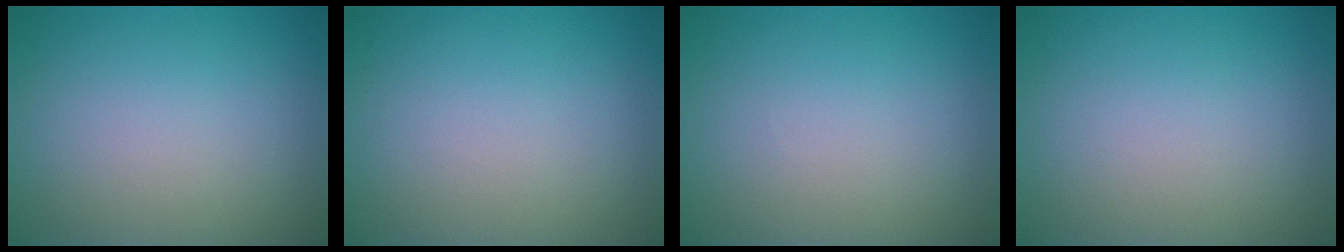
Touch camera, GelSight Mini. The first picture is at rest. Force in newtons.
{"total": 0.0}
{"total": 0.0}
{"total": 0.0}